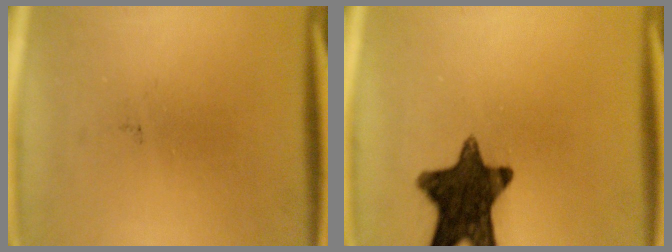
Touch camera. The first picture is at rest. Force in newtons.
{"total": 14.0}